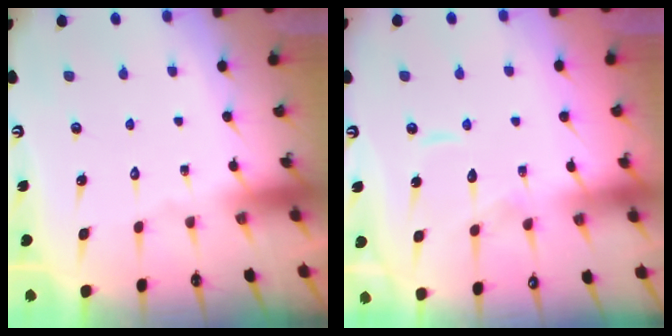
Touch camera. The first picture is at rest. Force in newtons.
{"total": 7.9, "press": 7.8, "slide": 0.8}